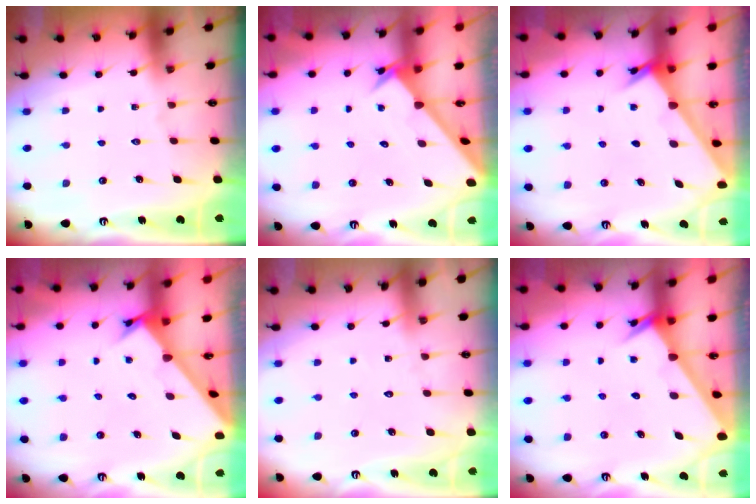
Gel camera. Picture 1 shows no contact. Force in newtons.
{"total": 2.4, "press": 2.4, "slide": 0.2}
{"total": 2.3, "press": 2.2, "slide": 0.2}
{"total": 3.5, "press": 3.5, "slide": 0.2}
{"total": 3.5, "press": 3.4, "slide": 0.3}
{"total": 2.3, "press": 2.3, "slide": 0.1}